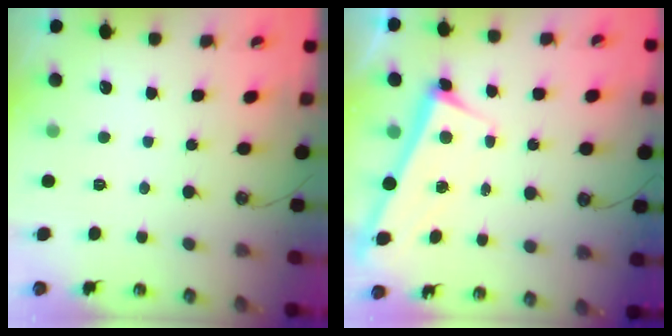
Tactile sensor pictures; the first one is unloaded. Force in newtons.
{"total": 2.9, "press": 2.8, "slide": 0.5}